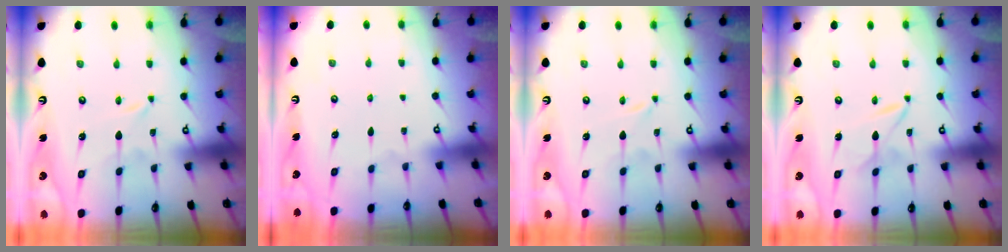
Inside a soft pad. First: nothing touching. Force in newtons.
{"total": 0.0}
{"total": 0.0}
{"total": 2.3, "press": 2.3, "slide": 0.2}